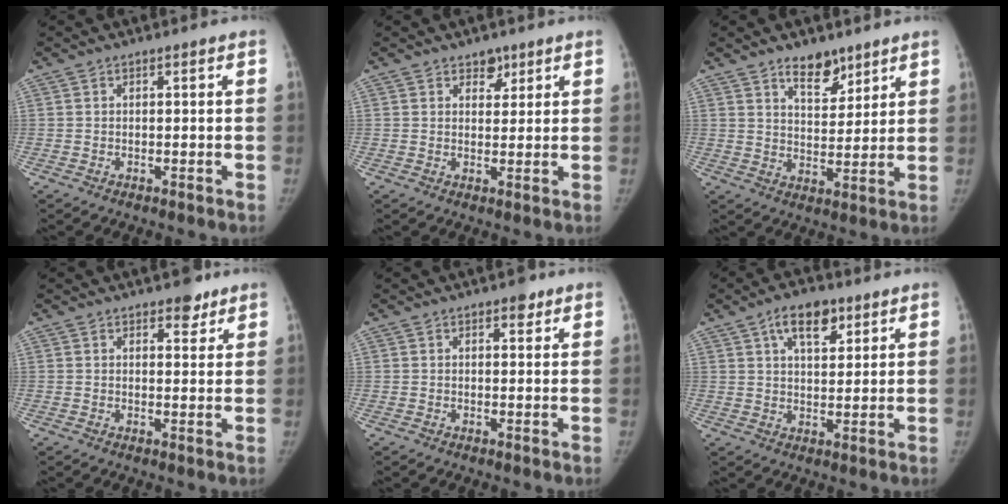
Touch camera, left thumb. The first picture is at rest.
{"total": 3.0, "force": [2.1, 1.9, 1.1], "torque": [0.006, -0.013, 0.031]}
{"total": 7.3, "force": [5.3, 3.6, 3.6], "torque": [-0.029, -0.039, 0.090]}
{"total": 3.6, "force": [2.6, 1.9, 1.7], "torque": [0.000, -0.015, 0.035]}
{"total": 2.3, "force": [1.5, 1.2, 1.3], "torque": [-0.006, -0.006, 0.018]}
{"total": 8.3, "force": [4.5, 4.2, 5.5], "torque": [-0.067, -0.018, 0.072]}